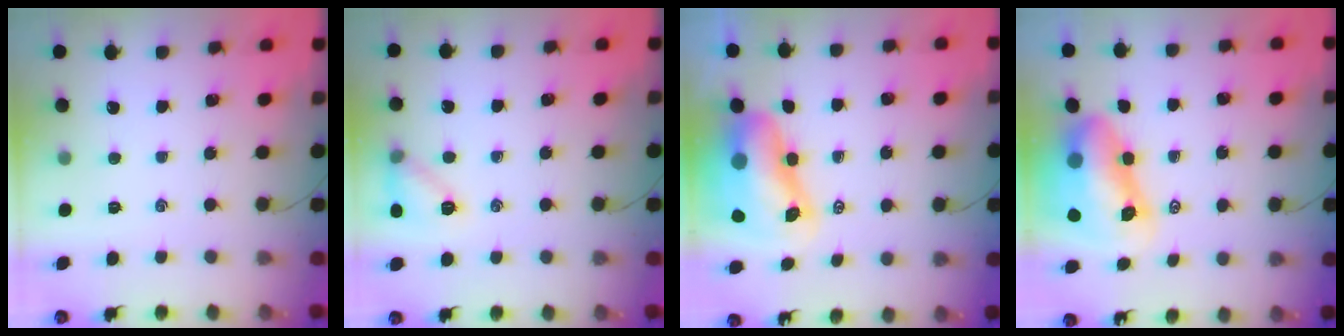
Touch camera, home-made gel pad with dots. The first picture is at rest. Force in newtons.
{"total": 9.1, "press": 9.1, "slide": 0.6}
{"total": 12.1, "press": 11.7, "slide": 3.4}
{"total": 13.0, "press": 12.5, "slide": 3.6}